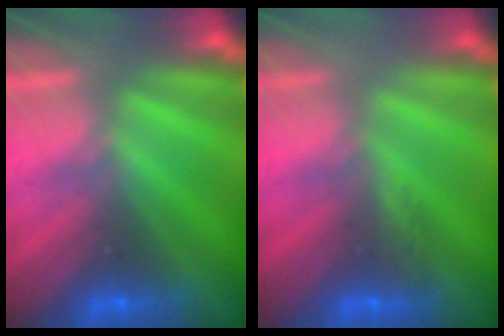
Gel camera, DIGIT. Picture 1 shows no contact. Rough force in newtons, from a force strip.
{"total": 2.8}